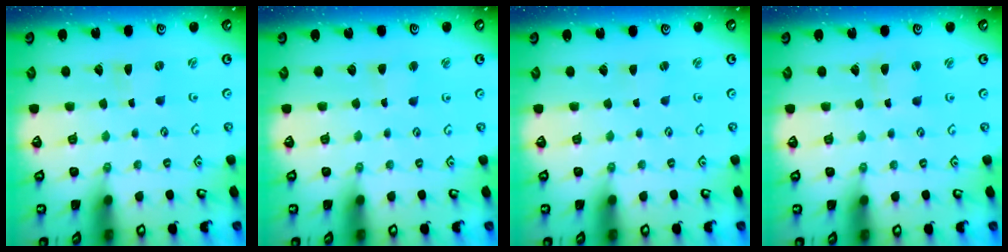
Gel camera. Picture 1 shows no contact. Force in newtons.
{"total": 2.2, "press": 2.2, "slide": 0.3}
{"total": 1.1, "press": 1.1, "slide": 0.2}
{"total": 1.7, "press": 1.7, "slide": 0.4}